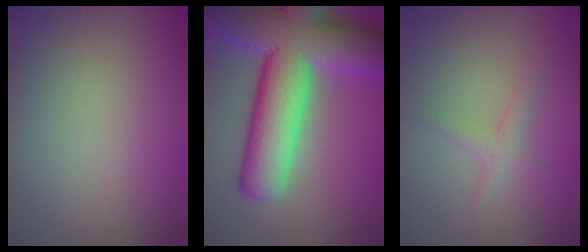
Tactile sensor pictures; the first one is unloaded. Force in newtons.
{"total": 15.0, "press": 14.9, "slide": 1.1}
{"total": 1.4, "press": 1.4, "slide": 0.0}